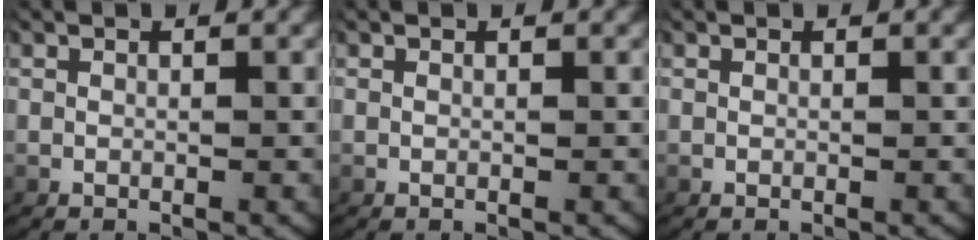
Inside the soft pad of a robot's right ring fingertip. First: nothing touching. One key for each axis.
{"total": 0.0}
{"total": 0.0}